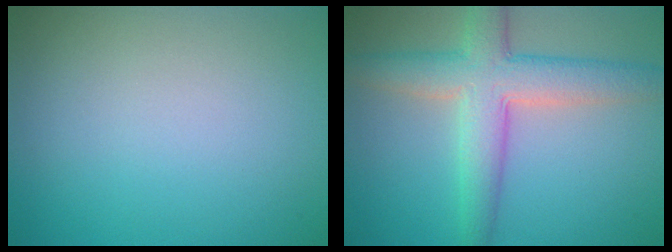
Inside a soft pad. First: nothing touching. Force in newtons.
{"total": 6.2, "press": 6.2, "slide": 0.2}